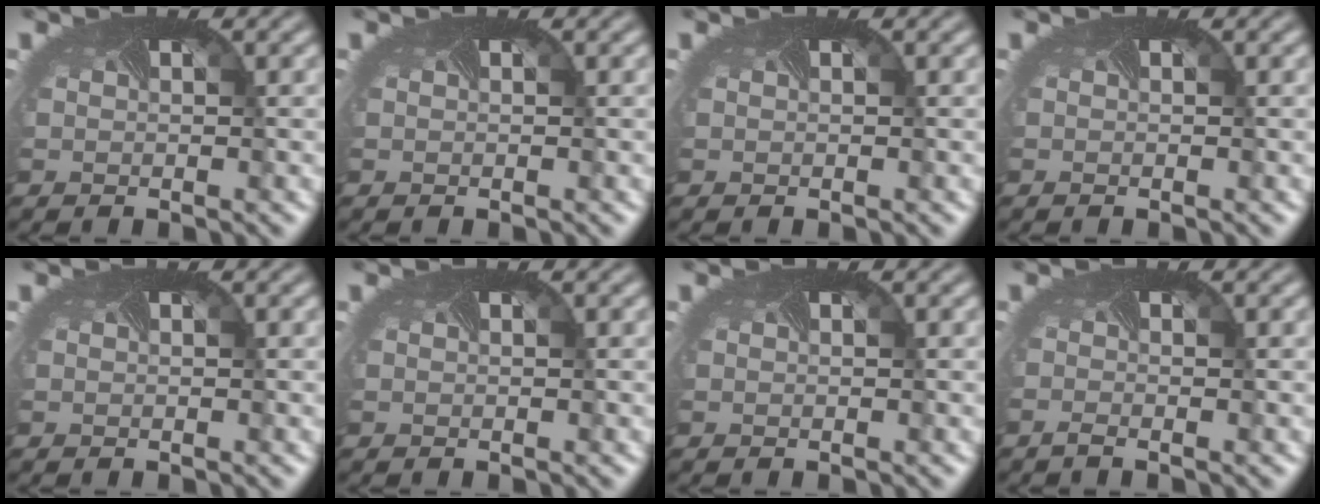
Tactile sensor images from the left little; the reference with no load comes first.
{"total": 0.0}
{"total": 0.0}
{"total": 0.0}
{"total": 0.0}
{"total": 0.0}
{"total": 0.0}
{"total": 1.2, "force": [-1.1, -0.2, 0.2], "torque": [-0.016, -0.009, -0.023]}